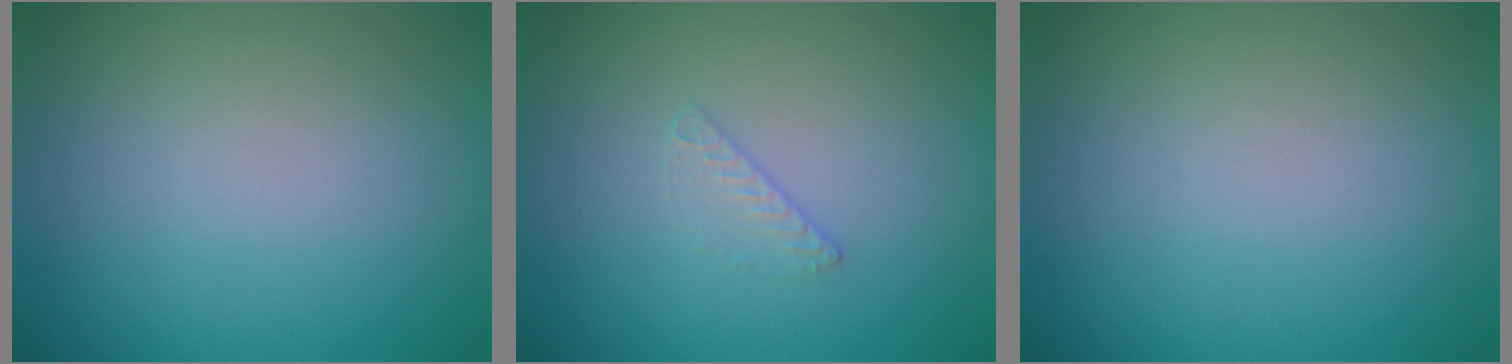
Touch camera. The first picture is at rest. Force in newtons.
{"total": 0.6, "press": 0.3, "slide": 0.5}
{"total": 0.0}